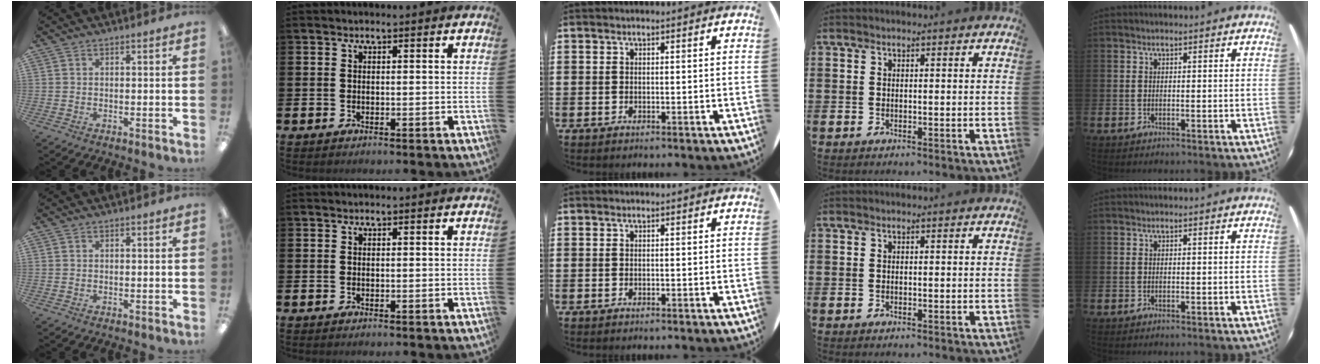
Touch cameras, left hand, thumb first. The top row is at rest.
{}